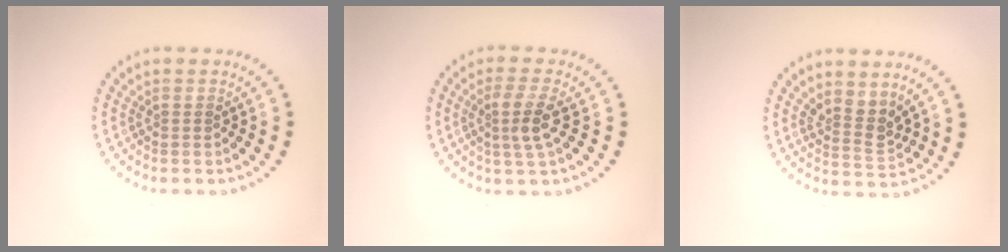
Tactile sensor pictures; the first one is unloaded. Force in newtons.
{"total": 2.7, "press": 2.4, "slide": 1.3}
{"total": 2.5, "press": 1.8, "slide": 1.7}